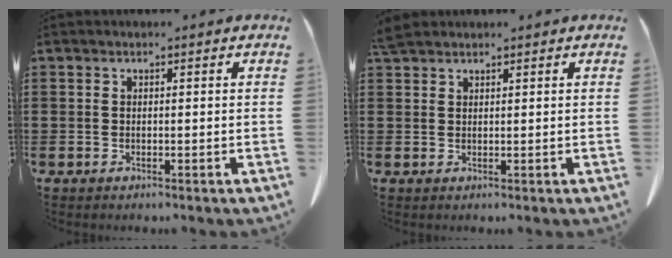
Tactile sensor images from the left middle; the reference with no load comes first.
{"total": 2.2, "force": [2.0, 0.5, 0.9], "torque": [-0.023, 0.001, 0.040]}